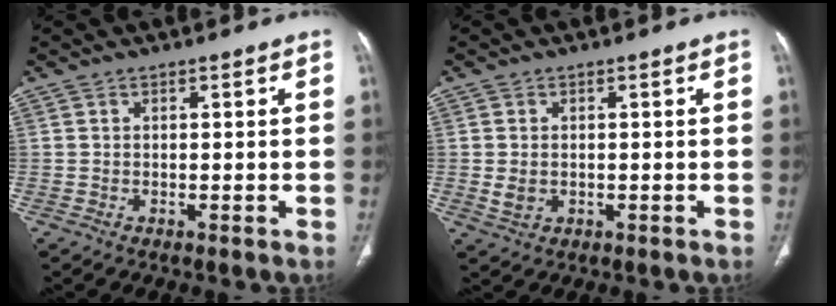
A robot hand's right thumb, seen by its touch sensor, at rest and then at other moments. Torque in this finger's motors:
{"motor_torque": [-0.31, 0.32, 0.61, 0.19, 0.02]}